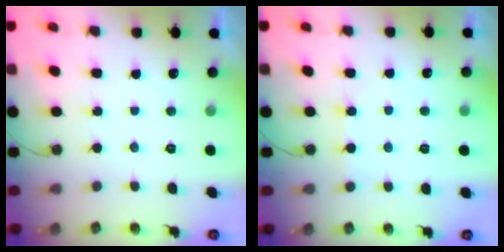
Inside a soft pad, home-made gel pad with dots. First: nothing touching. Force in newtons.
{"total": 2.9, "press": 2.9, "slide": 0.5}